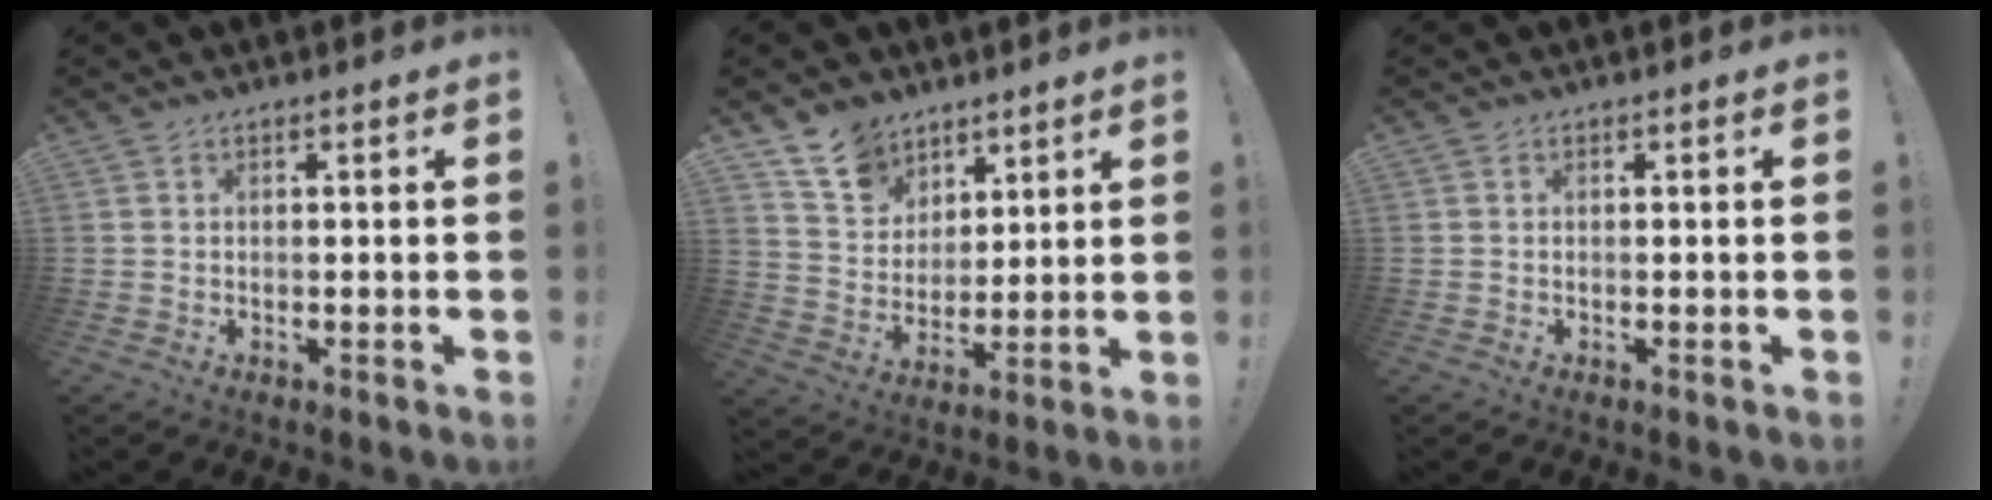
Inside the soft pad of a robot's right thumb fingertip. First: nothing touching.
{"total": 11.9, "force": [8.6, 7.7, 2.7], "torque": [-0.059, -0.055, 0.172]}
{"total": 0.0}